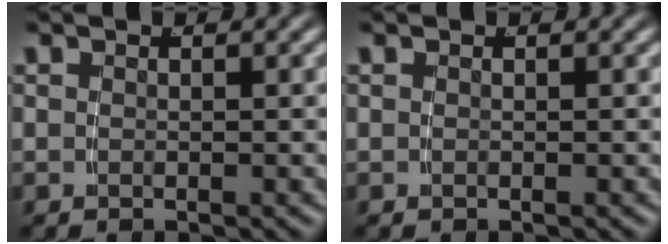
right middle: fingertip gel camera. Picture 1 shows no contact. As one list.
[{"total": 0.0}]